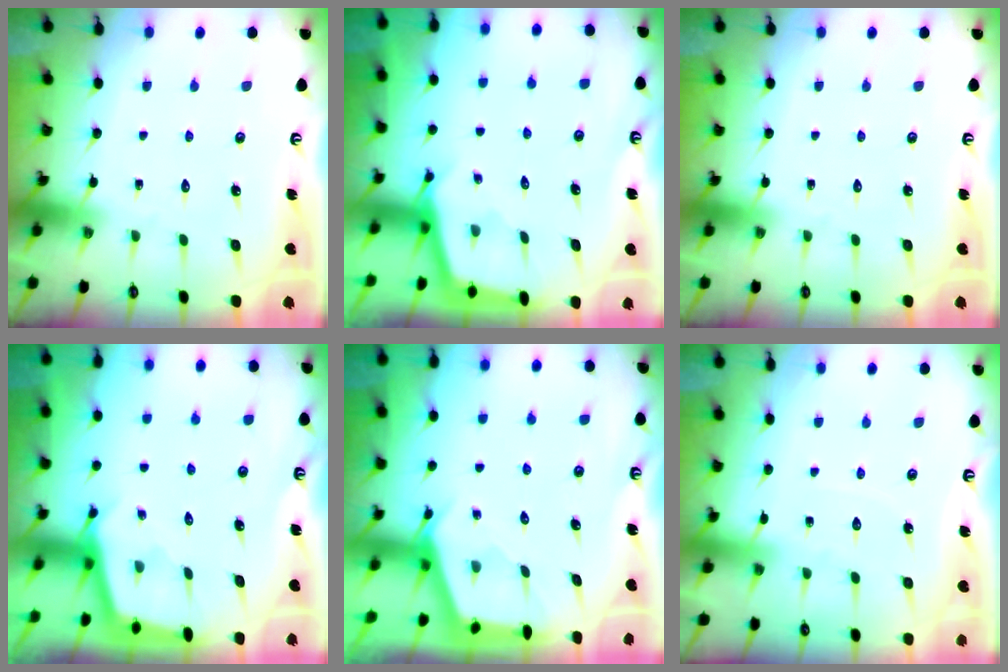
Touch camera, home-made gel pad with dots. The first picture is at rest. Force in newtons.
{"total": 2.3, "press": 2.3, "slide": 0.1}
{"total": 0.0}
{"total": 2.5, "press": 2.5, "slide": 0.2}
{"total": 2.7, "press": 2.7, "slide": 0.3}
{"total": 2.4, "press": 2.3, "slide": 0.4}